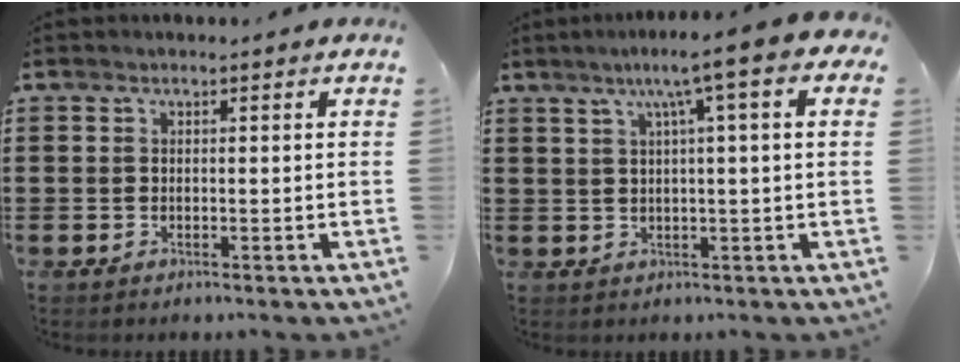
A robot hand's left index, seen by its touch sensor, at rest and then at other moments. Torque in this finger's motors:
{"motor_torque": [2.14, 0.00, 0.79, 0.21]}